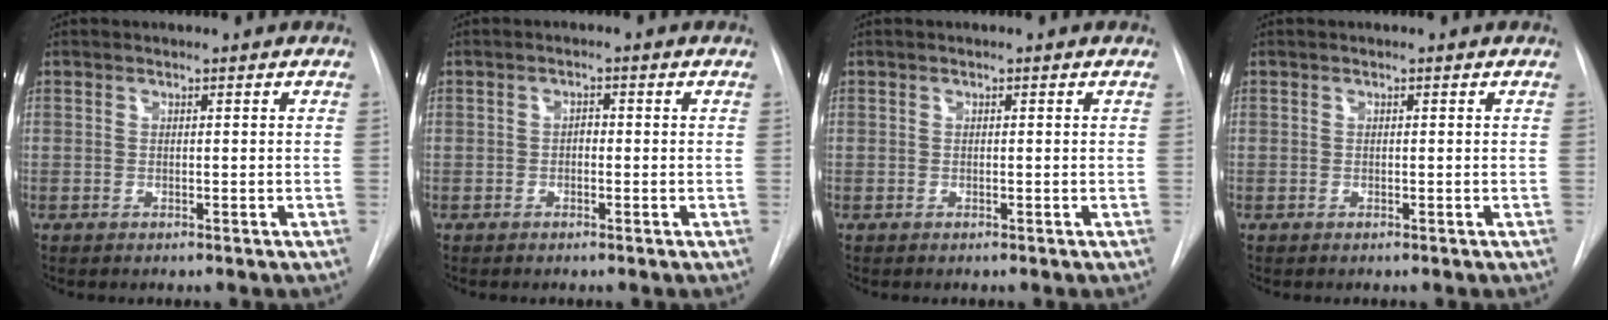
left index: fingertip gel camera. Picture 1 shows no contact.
{"total": 1.0, "force": [-0.3, 0.7, 0.7], "torque": [-0.006, 0.004, -0.008]}
{"total": 0.0}
{"total": 0.0}